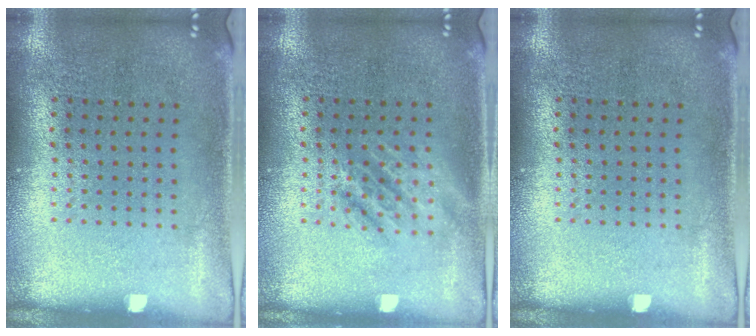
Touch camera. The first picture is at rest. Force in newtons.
{"total": 1.1, "press": 1.1, "slide": 0.2}
{"total": 0.0}